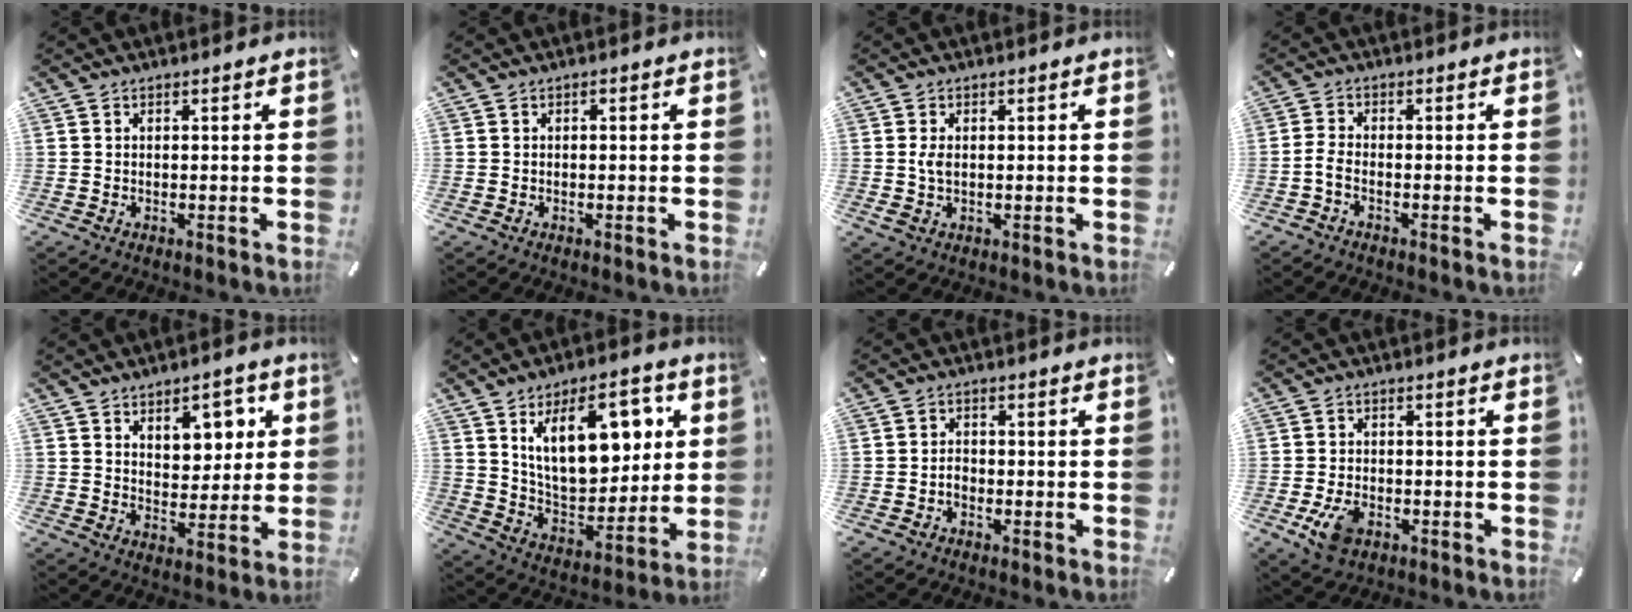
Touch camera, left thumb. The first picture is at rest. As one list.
[{"total": 0.0}, {"total": 2.9, "force": [0.1, 1.7, 2.4], "torque": [-0.062, -0.002, -0.003]}, {"total": 2.5, "force": [-1.4, 0.9, 1.9], "torque": [-0.048, -0.001, -0.028]}, {"total": 7.6, "force": [4.3, 5.3, 3.4], "torque": [-0.036, -0.020, 0.070]}, {"total": 19.3, "force": [8.2, 10.5, 14.1], "torque": [-0.222, -0.015, 0.143]}, {"total": 2.2, "force": [-0.9, 1.5, 1.3], "torque": [-0.029, 0.003, -0.016]}, {"total": 6.3, "force": [-2.7, 4.0, 4.1], "torque": [-0.097, 0.005, -0.051]}]